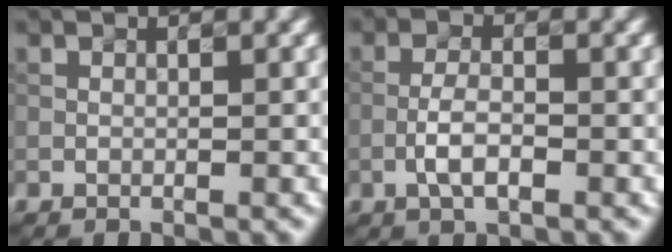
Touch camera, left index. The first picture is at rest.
{"total": 2.8, "force": [-1.1, 1.0, 2.4], "torque": [-0.048, 0.003, -0.027]}